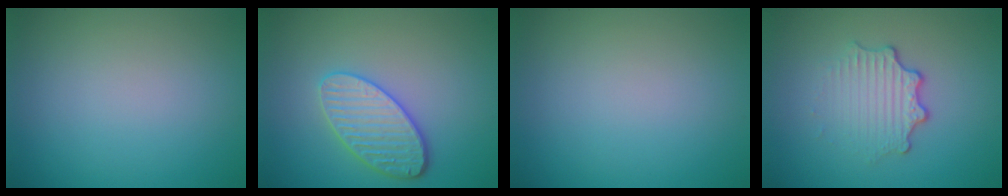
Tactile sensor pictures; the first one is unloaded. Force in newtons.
{"total": 4.0, "press": 3.6, "slide": 1.7}
{"total": 0.0}
{"total": 3.3, "press": 2.5, "slide": 2.2}